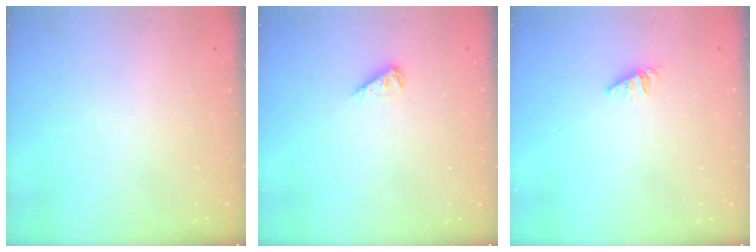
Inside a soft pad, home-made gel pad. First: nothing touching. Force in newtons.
{"total": 3.3, "press": 3.3, "slide": 0.6}
{"total": 1.3, "press": 1.3, "slide": 0.3}